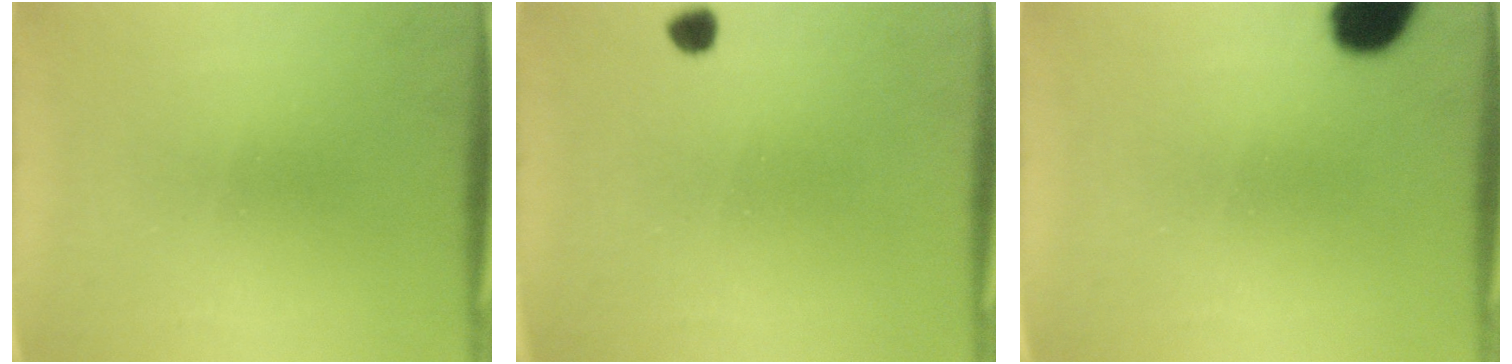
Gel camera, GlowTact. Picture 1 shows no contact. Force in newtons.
{"total": 1.7}
{"total": 8.4}